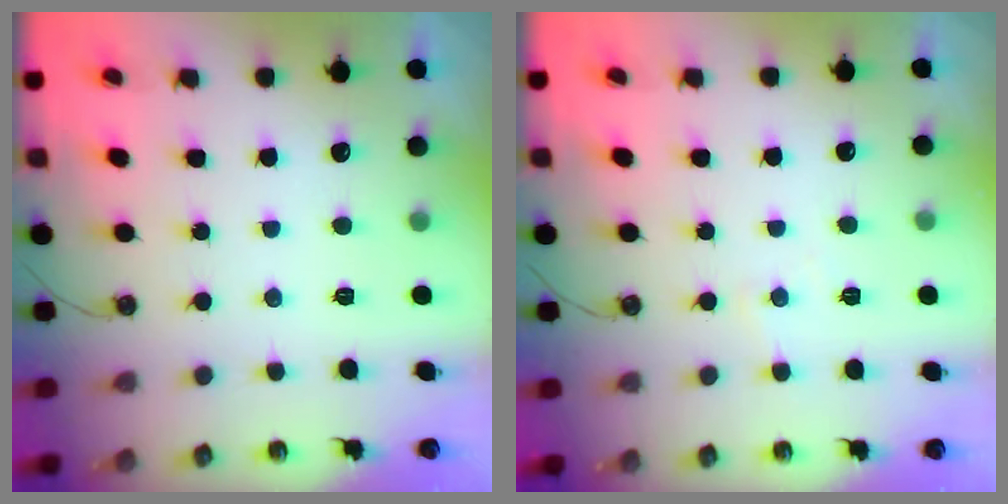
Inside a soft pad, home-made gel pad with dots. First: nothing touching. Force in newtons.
{"total": 3.0, "press": 2.9, "slide": 0.6}